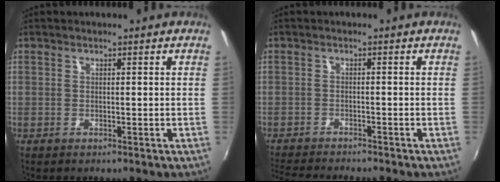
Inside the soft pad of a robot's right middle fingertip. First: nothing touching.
{"total": 6.8, "force": [-6.4, 0.2, 2.3], "torque": [-0.065, -0.021, -0.109]}